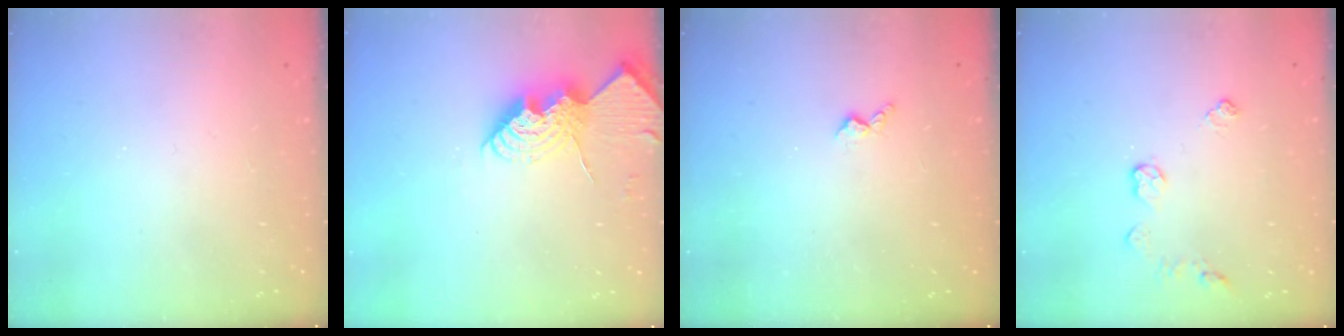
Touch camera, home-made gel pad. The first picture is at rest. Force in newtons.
{"total": 14.4, "press": 14.3, "slide": 1.2}
{"total": 3.4, "press": 3.3, "slide": 0.6}
{"total": 5.4, "press": 5.4, "slide": 0.7}